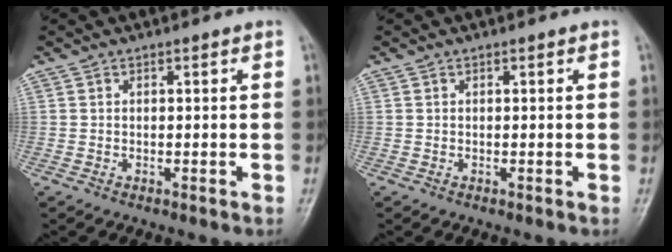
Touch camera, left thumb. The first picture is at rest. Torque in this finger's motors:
{"motor_torque": [0.01, 0.01, 0.06, -0.17, 0.00]}